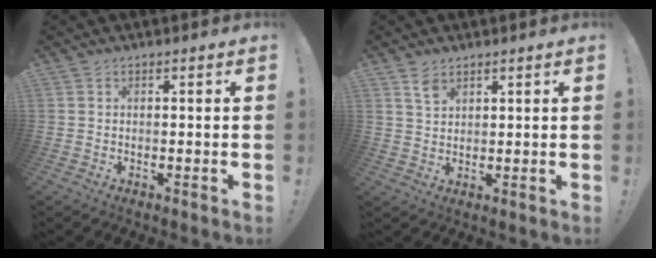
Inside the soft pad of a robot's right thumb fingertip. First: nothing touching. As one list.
[{"total": 4.0, "force": [2.8, 2.1, 1.9], "torque": [-0.022, -0.018, 0.050]}]